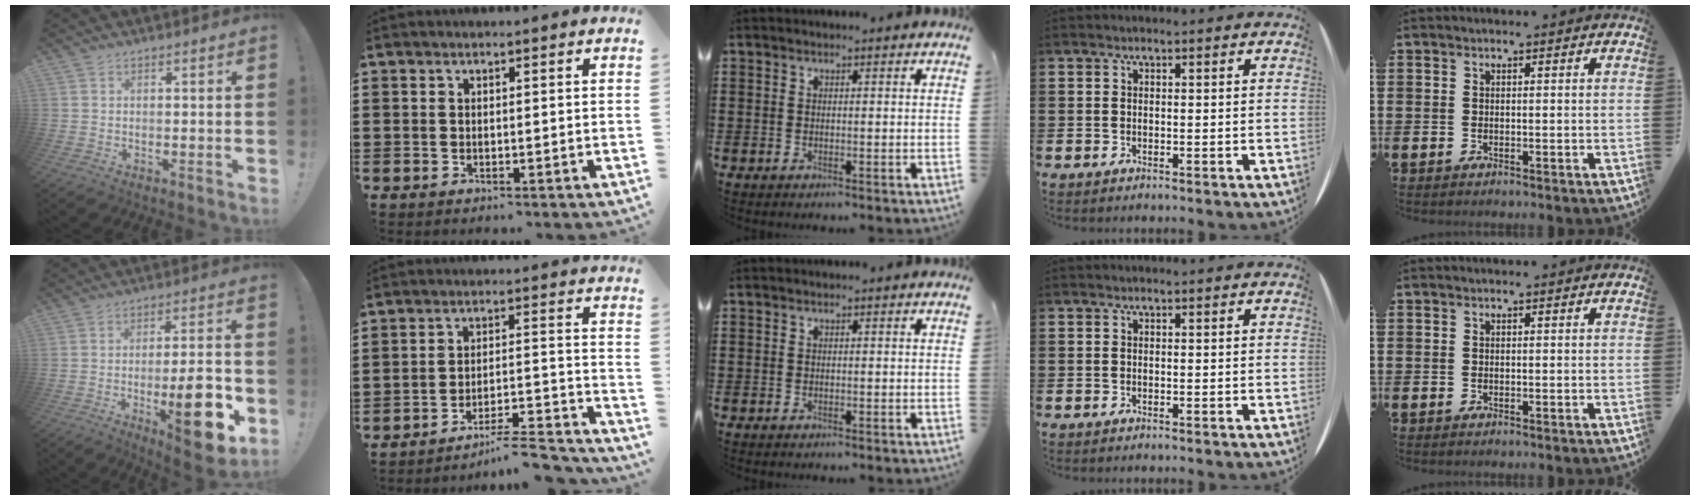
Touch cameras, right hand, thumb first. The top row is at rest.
{"thumb": {"total": 16.2, "force": [-4.6, 4.7, 14.8], "torque": [-0.197, 0.003, -0.064]}, "index": {"total": 6.5, "force": [-6.0, 0.5, 2.4], "torque": [-0.034, 0.002, -0.116]}}